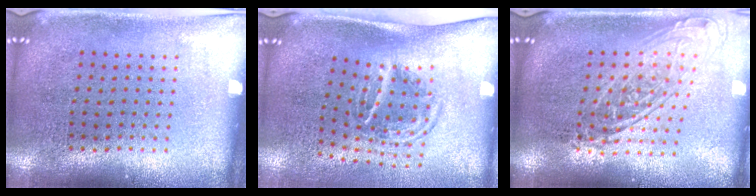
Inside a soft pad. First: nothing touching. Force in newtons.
{"total": 1.8, "press": 1.1, "slide": 1.5}
{"total": 1.7, "press": 1.3, "slide": 1.1}